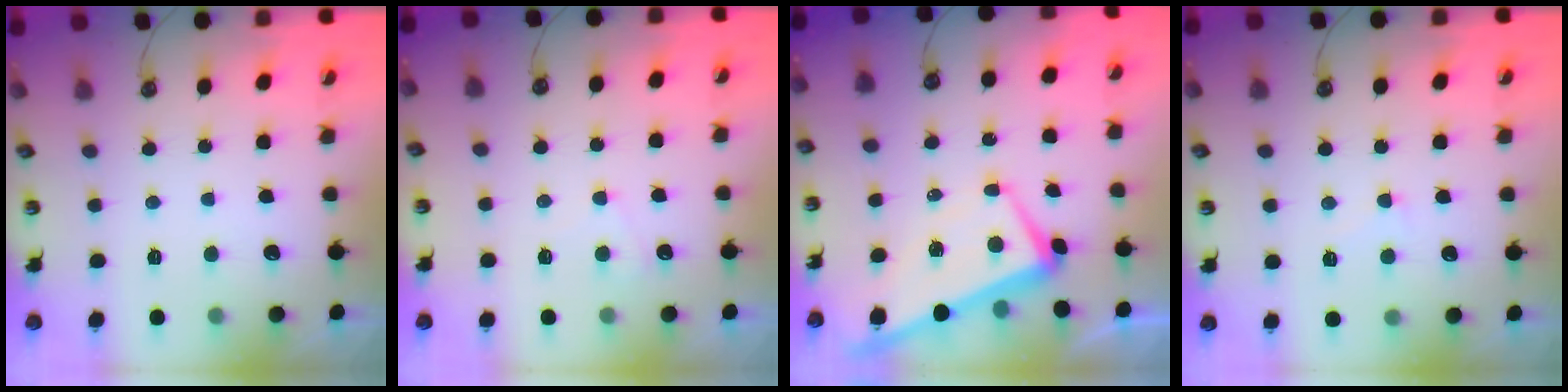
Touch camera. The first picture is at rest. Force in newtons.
{"total": 2.7, "press": 2.7, "slide": 0.4}
{"total": 0.9, "press": 0.5, "slide": 0.7}
{"total": 5.2, "press": 5.1, "slide": 0.5}